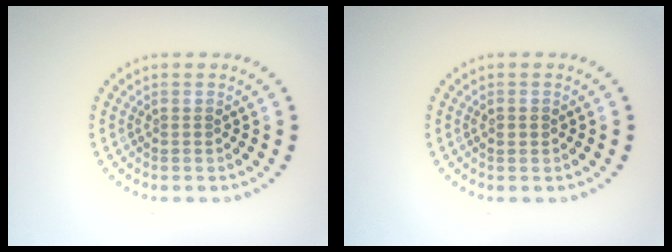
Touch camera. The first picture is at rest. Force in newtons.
{"total": 1.0, "press": 1.0, "slide": 0.0}